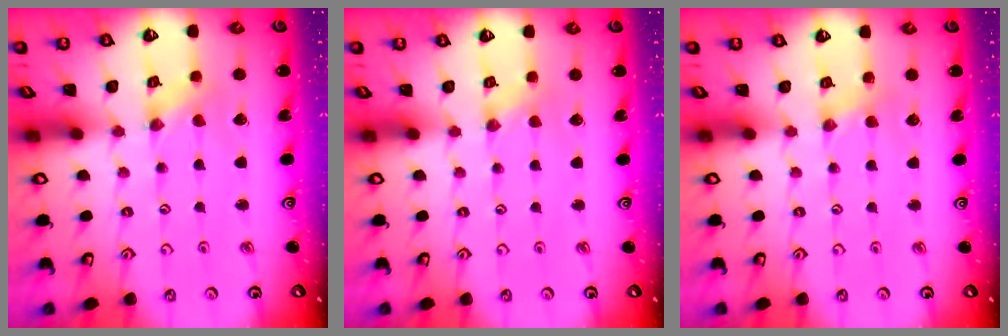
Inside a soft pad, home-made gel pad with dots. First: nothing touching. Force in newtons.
{"total": 1.5, "press": 1.5, "slide": 0.3}
{"total": 2.2, "press": 2.2, "slide": 0.4}